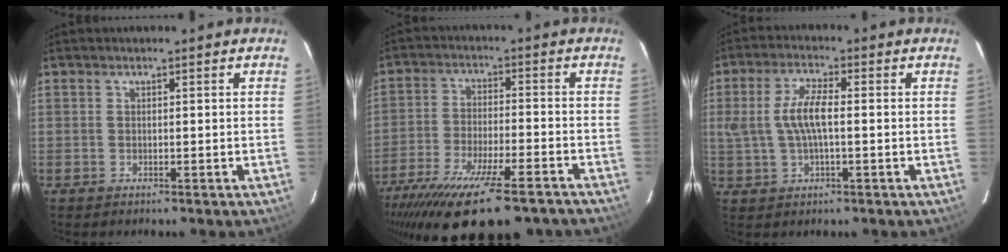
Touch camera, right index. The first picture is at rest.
{"total": 22.4, "force": [-16.8, 5.5, 13.7], "torque": [-0.261, -0.064, -0.260]}
{"total": 7.1, "force": [0.1, 2.4, 6.7], "torque": [-0.135, 0.006, 0.006]}